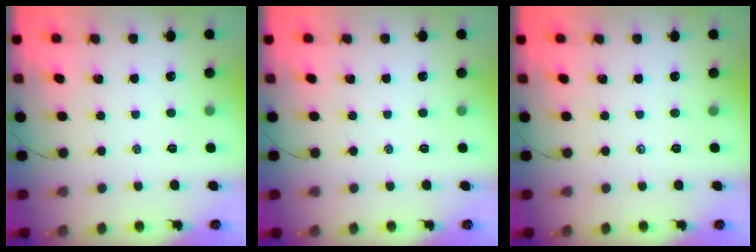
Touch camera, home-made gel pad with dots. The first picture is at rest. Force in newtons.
{"total": 0.0}
{"total": 0.0}